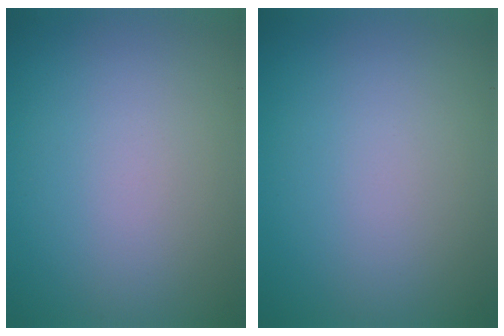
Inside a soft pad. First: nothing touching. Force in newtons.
{"total": 0.0}